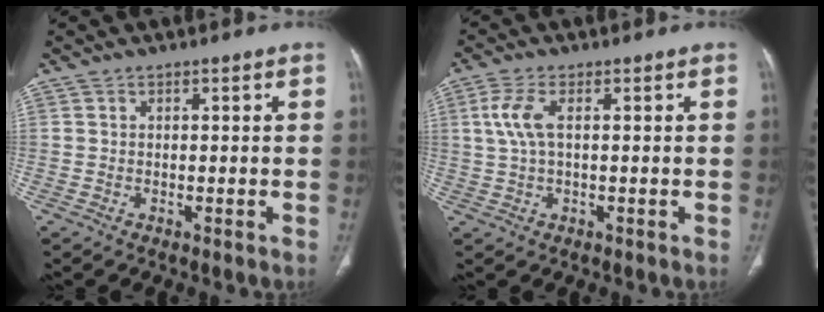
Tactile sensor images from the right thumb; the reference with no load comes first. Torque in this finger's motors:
{"motor_torque": [-0.35, 0.49, 0.48, 0.24, 0.18]}